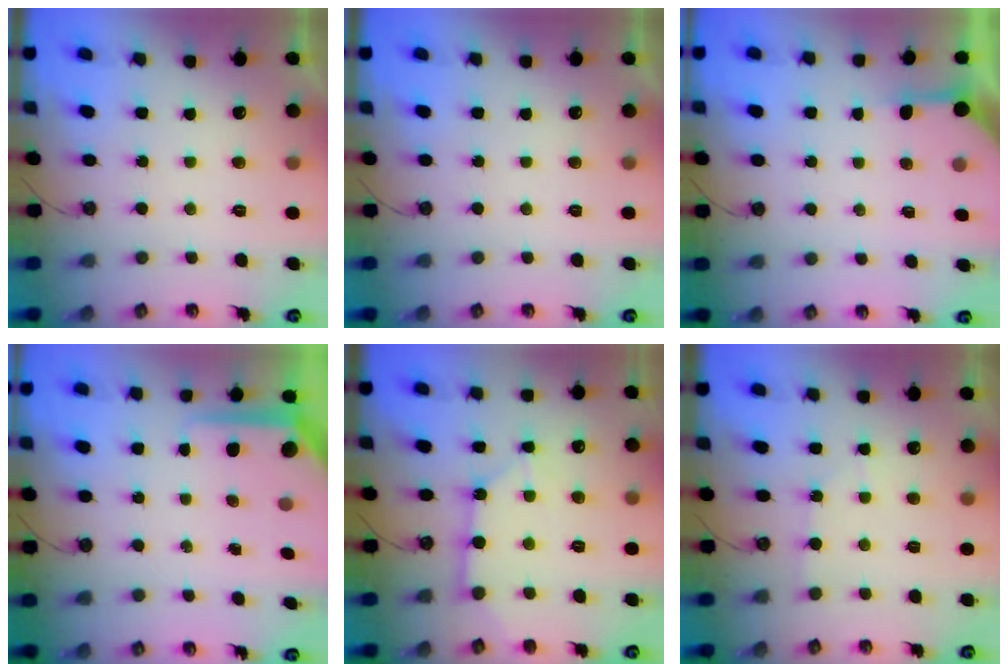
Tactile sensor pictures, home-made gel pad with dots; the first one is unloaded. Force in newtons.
{"total": 0.0}
{"total": 3.8, "press": 3.8, "slide": 0.5}
{"total": 7.5, "press": 7.5, "slide": 0.5}
{"total": 7.3, "press": 7.3, "slide": 0.7}
{"total": 3.0, "press": 2.9, "slide": 0.4}